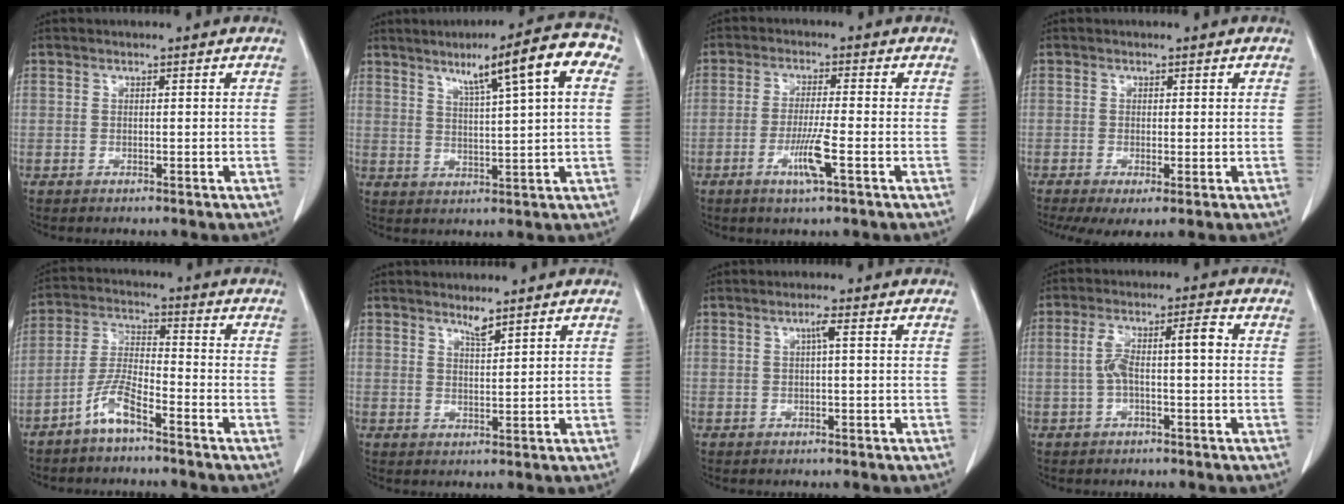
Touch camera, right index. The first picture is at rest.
{"total": 12.4, "force": [5.6, 0.6, 11.0], "torque": [-0.160, 0.018, 0.075]}
{"total": 5.5, "force": [-2.3, -0.2, 5.1], "torque": [-0.100, -0.011, -0.041]}
{"total": 4.6, "force": [-2.0, 1.5, 3.9], "torque": [-0.065, -0.016, -0.032]}
{"total": 6.4, "force": [-4.4, 1.1, 4.4], "torque": [-0.101, 0.002, -0.092]}
{"total": 2.0, "force": [1.8, 0.0, 1.0], "torque": [-0.019, -0.007, 0.035]}
{"total": 1.4, "force": [0.3, -0.1, 1.4], "torque": [-0.025, 0.004, 0.004]}
{"total": 6.4, "force": [-0.1, 1.2, 6.3], "torque": [-0.127, 0.034, 0.002]}